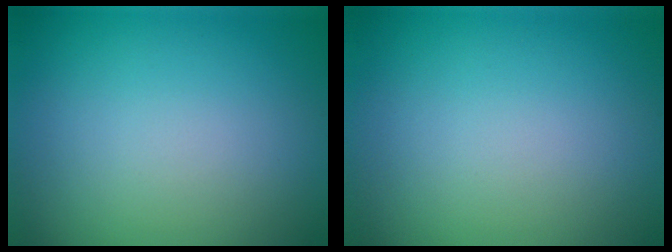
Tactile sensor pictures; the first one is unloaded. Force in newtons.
{"total": 0.0}